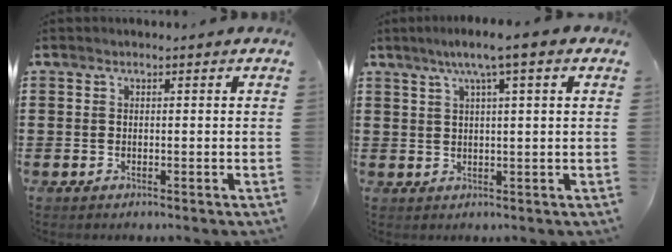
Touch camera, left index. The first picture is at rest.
{"total": 4.3, "force": [2.2, -0.2, 3.7], "torque": [-0.076, 0.004, 0.034]}